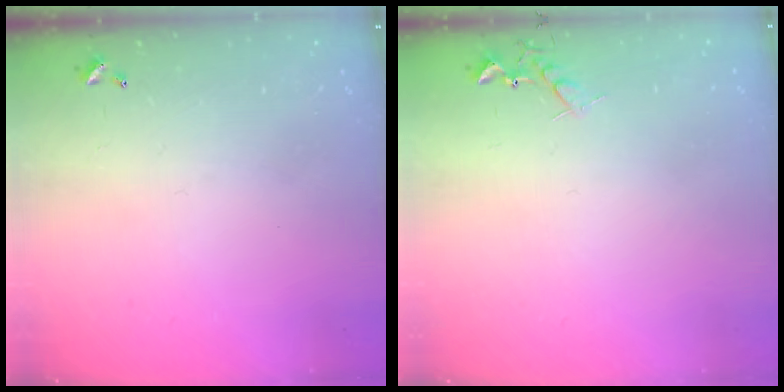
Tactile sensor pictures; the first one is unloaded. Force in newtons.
{"total": 6.6, "press": 6.5, "slide": 0.7}